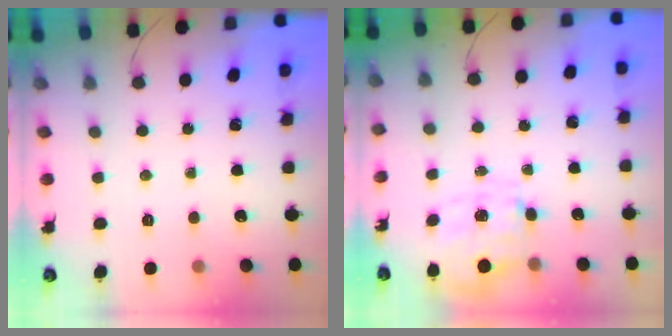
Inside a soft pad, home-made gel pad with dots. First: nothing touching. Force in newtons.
{"total": 3.5, "press": 3.3, "slide": 1.0}